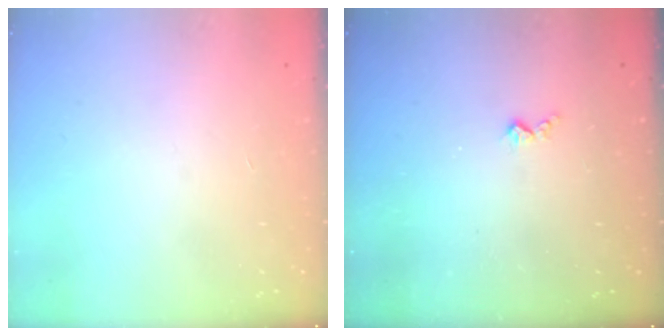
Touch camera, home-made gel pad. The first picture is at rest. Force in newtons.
{"total": 3.7, "press": 3.7, "slide": 0.5}